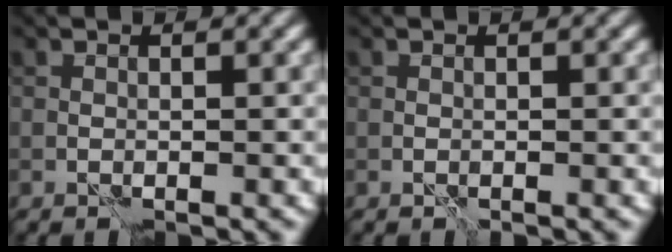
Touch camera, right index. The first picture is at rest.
{"total": 0.0}